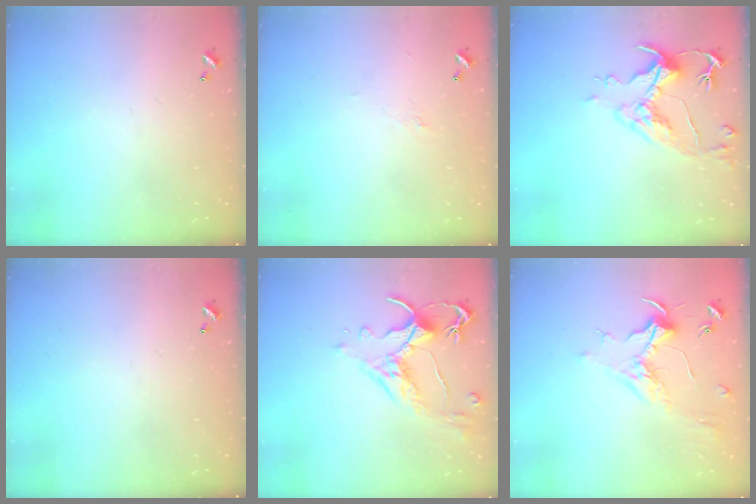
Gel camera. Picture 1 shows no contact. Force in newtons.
{"total": 1.6, "press": 1.5, "slide": 0.5}
{"total": 6.6, "press": 6.5, "slide": 1.5}
{"total": 0.0}
{"total": 2.6, "press": 2.2, "slide": 1.3}
{"total": 2.0, "press": 1.9, "slide": 0.7}